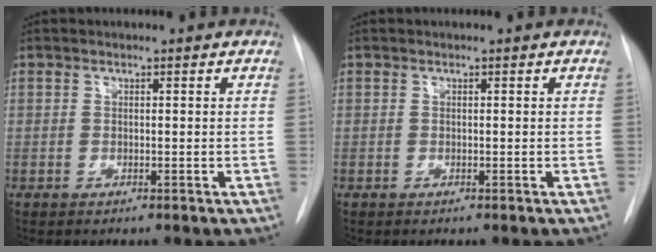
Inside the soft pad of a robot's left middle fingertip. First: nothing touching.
{"total": 0.0}